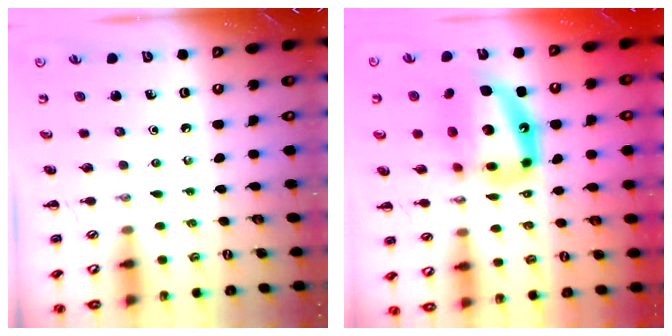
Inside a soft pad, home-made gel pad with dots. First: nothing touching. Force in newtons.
{"total": 16.8, "press": 16.3, "slide": 4.2}